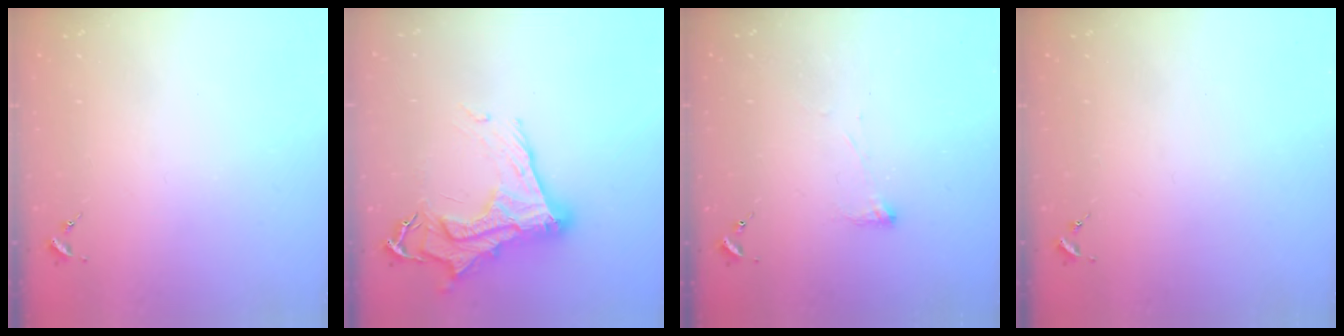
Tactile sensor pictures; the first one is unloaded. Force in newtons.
{"total": 16.6, "press": 16.5, "slide": 1.4}
{"total": 2.8, "press": 2.7, "slide": 0.8}
{"total": 0.0}